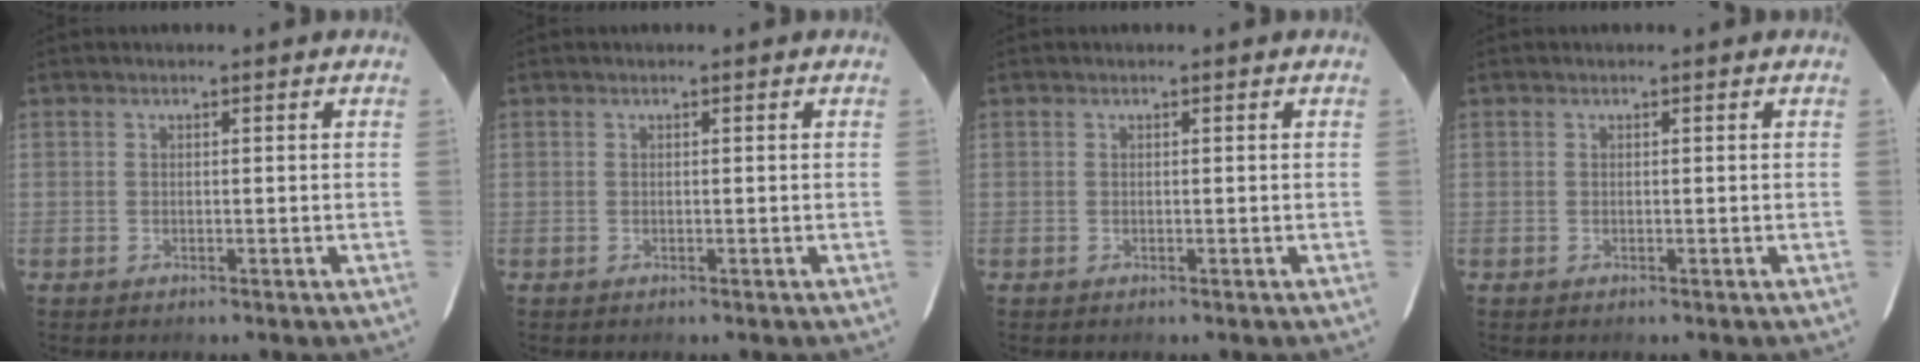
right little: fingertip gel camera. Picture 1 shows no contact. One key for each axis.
{"total": 0.0}
{"total": 0.0}
{"total": 0.0}